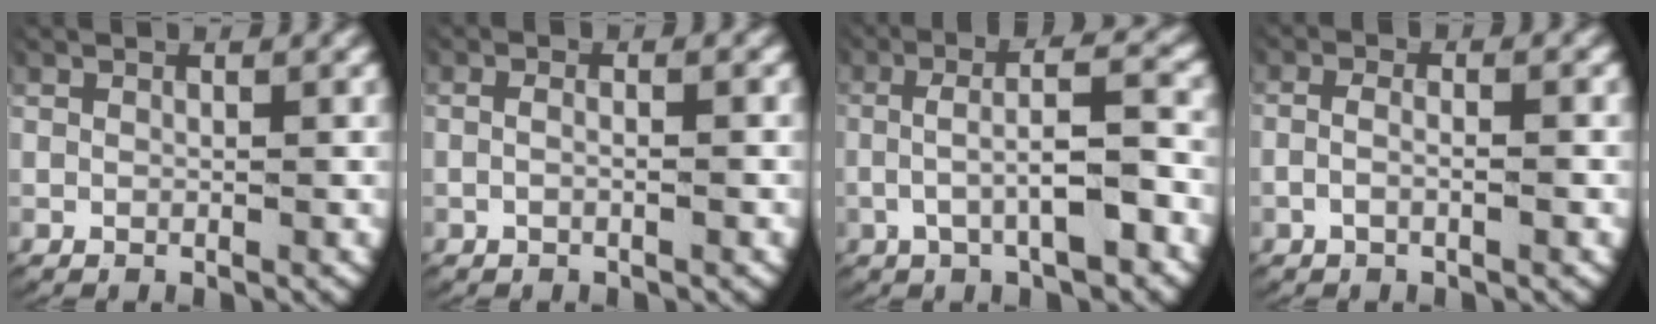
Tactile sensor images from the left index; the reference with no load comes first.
{"total": 1.2, "force": [-0.5, 0.0, 1.1], "torque": [-0.028, -0.001, -0.008]}
{"total": 5.0, "force": [-0.5, 1.8, 4.6], "torque": [-0.082, 0.008, -0.009]}
{"total": 1.8, "force": [-0.8, 0.4, 1.6], "torque": [-0.041, -0.006, -0.012]}